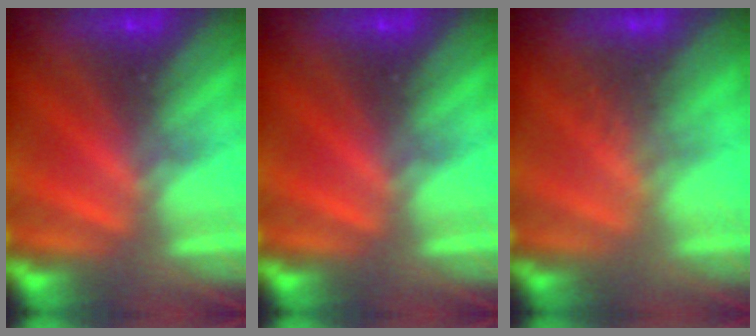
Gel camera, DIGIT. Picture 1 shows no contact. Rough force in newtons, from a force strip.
{"total": 0.0}
{"total": 1.2}